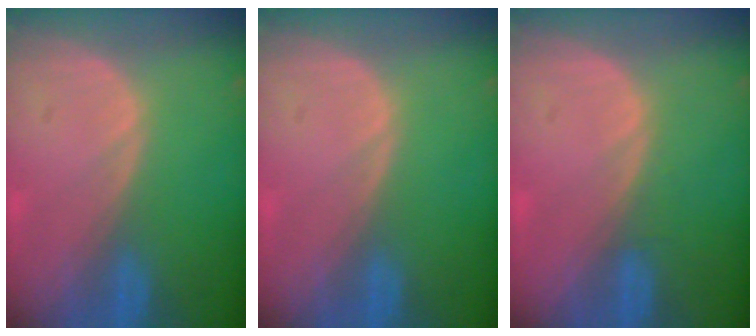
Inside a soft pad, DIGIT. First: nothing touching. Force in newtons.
{"total": 0.0}
{"total": 0.6, "press": 0.6, "slide": 0.2}